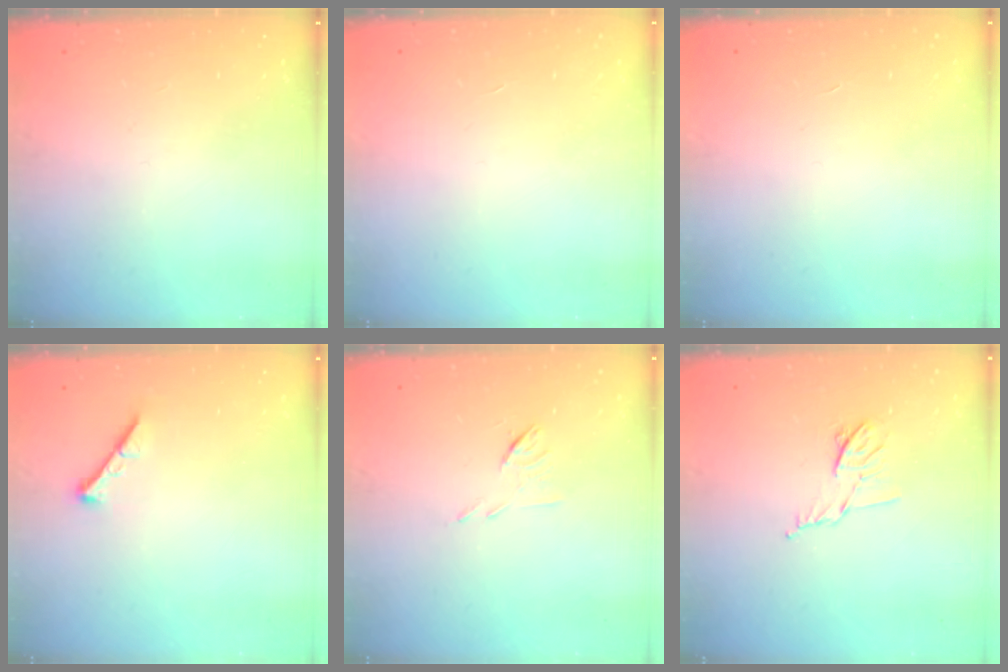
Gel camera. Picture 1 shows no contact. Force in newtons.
{"total": 1.7, "press": 1.7, "slide": 0.1}
{"total": 1.6, "press": 1.6, "slide": 0.1}
{"total": 0.0}
{"total": 6.0, "press": 6.0, "slide": 0.7}
{"total": 7.4, "press": 7.3, "slide": 1.2}